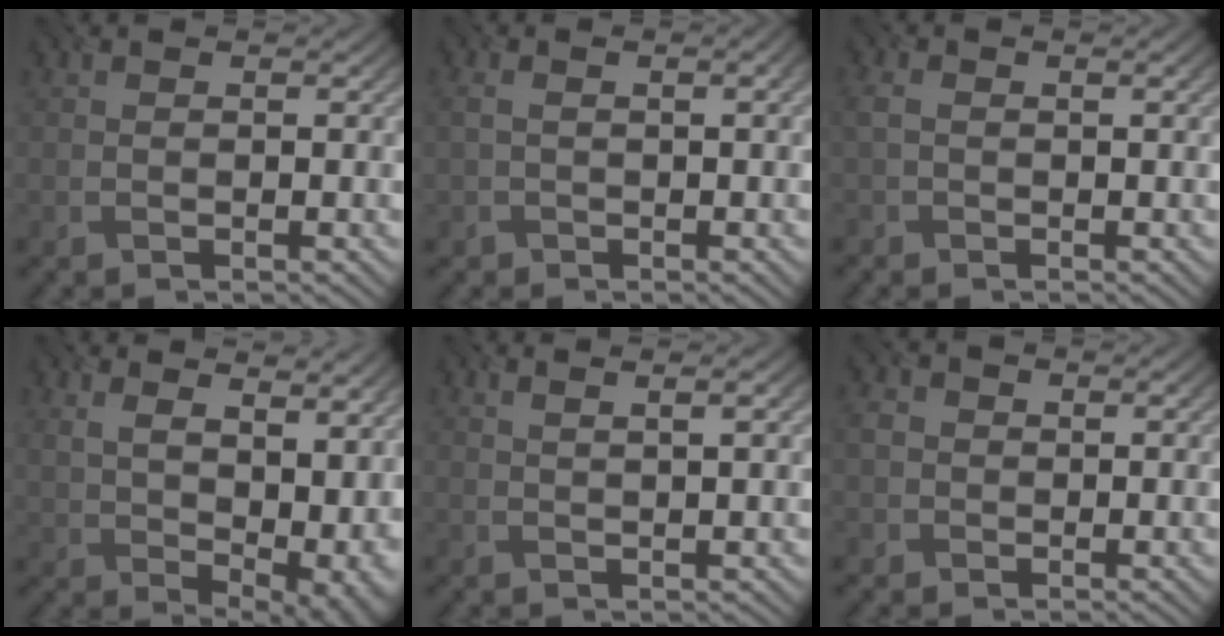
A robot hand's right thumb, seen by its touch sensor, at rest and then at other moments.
{"total": 3.3, "force": [0.6, 1.6, 2.8], "torque": [-0.056, 0.005, 0.012]}
{"total": 2.4, "force": [0.2, 1.4, 1.9], "torque": [-0.046, 0.003, 0.001]}
{"total": 14.5, "force": [5.1, 7.5, 11.3], "torque": [-0.172, 0.013, 0.107]}
{"total": 3.0, "force": [1.6, 0.5, 2.5], "torque": [-0.031, 0.009, 0.018]}
{"total": 3.0, "force": [0.1, 2.8, 1.0], "torque": [-0.035, 0.006, -0.005]}